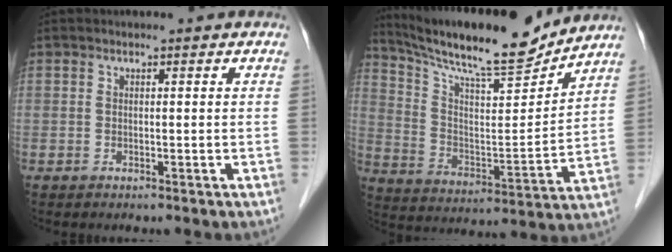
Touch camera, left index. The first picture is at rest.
{"total": 17.9, "force": [16.3, 1.1, 7.3], "torque": [-0.139, -0.011, 0.270]}